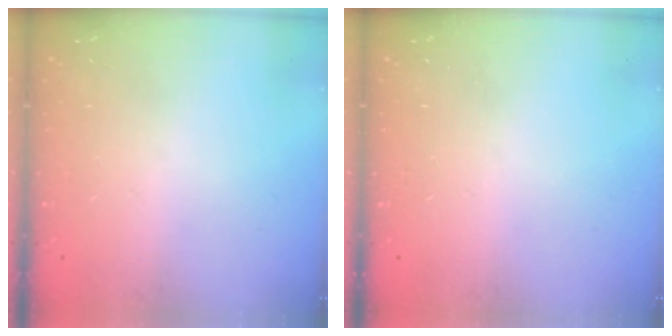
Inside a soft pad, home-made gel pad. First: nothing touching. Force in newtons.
{"total": 0.0}